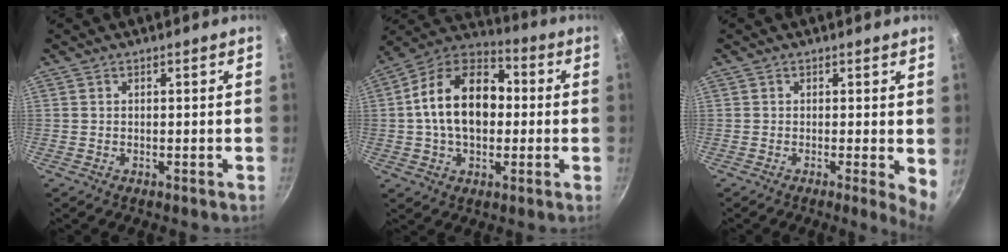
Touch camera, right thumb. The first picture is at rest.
{"total": 18.1, "force": [0.7, 12.1, 13.5], "torque": [-0.197, 0.034, -0.007]}
{"total": 4.1, "force": [0.0, 0.9, 4.0], "torque": [-0.048, -0.009, -0.002]}